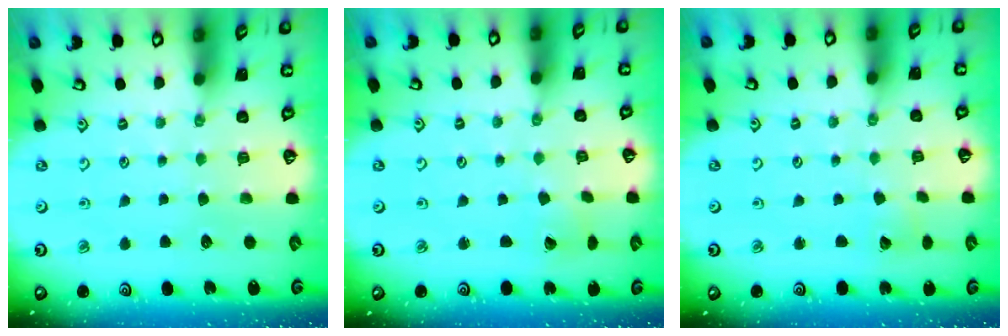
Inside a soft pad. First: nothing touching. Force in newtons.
{"total": 2.6, "press": 2.6, "slide": 0.3}
{"total": 2.4, "press": 2.4, "slide": 0.2}